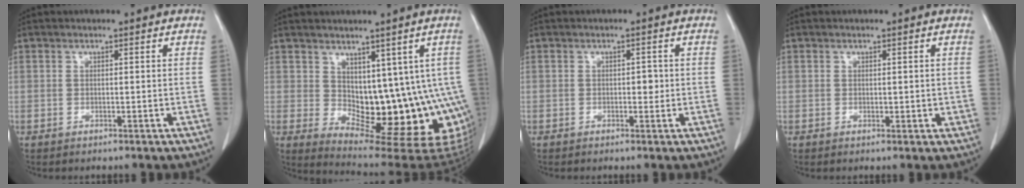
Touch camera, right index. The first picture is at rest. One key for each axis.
{"total": 14.7, "fx": 0.6, "fy": 8.2, "fz": 12.2, "tx": -0.144, "ty": -0.008, "tz": 0.025}
{"total": 1.5, "fx": 0.0, "fy": 0.9, "fz": 1.3, "tx": -0.013, "ty": 0.002, "tz": 0.000}
{"total": 1.4, "fx": 0.1, "fy": 0.9, "fz": 1.1, "tx": -0.012, "ty": -0.003, "tz": 0.004}